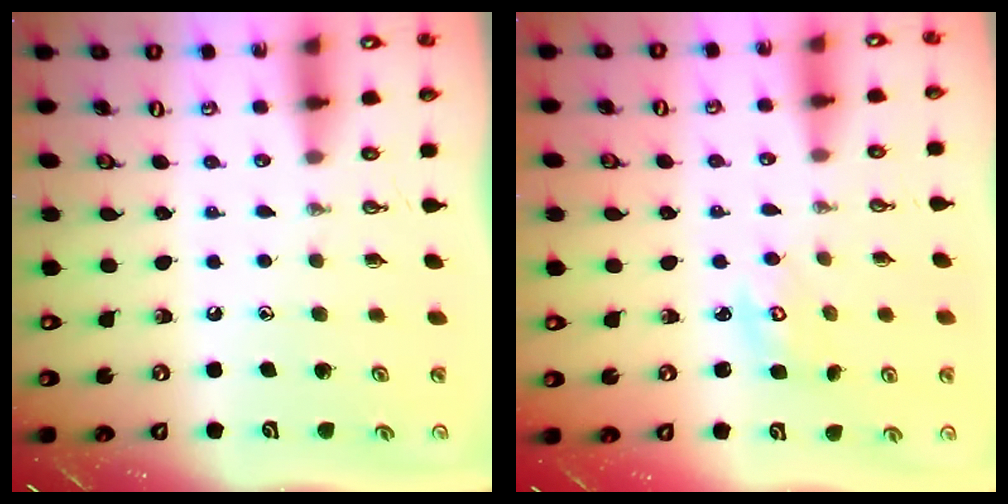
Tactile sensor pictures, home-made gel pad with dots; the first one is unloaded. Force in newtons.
{"total": 3.4, "press": 3.4, "slide": 0.5}